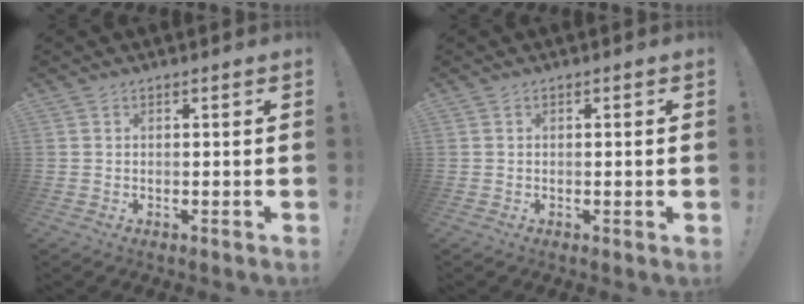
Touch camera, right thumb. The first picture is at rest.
{"total": 0.9, "force": [-0.1, -0.2, 0.9], "torque": [-0.007, -0.005, -0.004]}